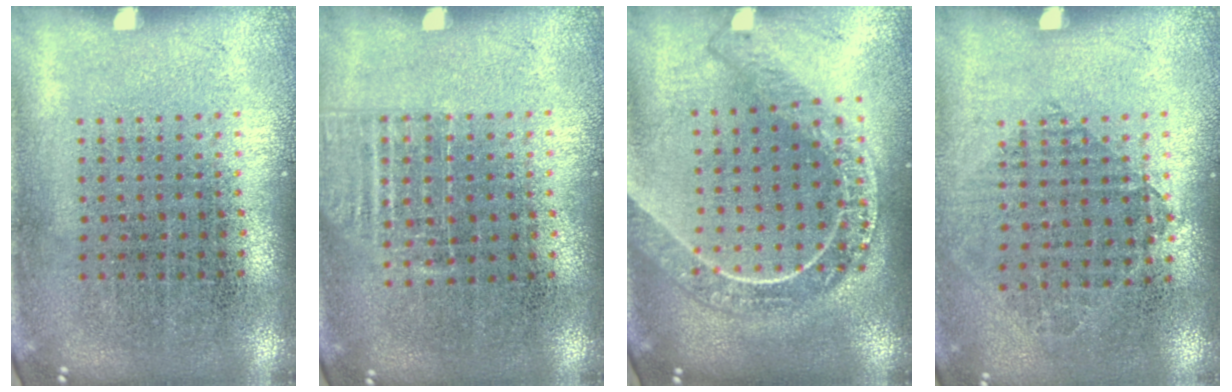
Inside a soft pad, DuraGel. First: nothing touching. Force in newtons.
{"total": 1.1, "press": 1.0, "slide": 0.5}
{"total": 2.2, "press": 1.9, "slide": 1.1}
{"total": 0.9, "press": 0.9, "slide": 0.3}